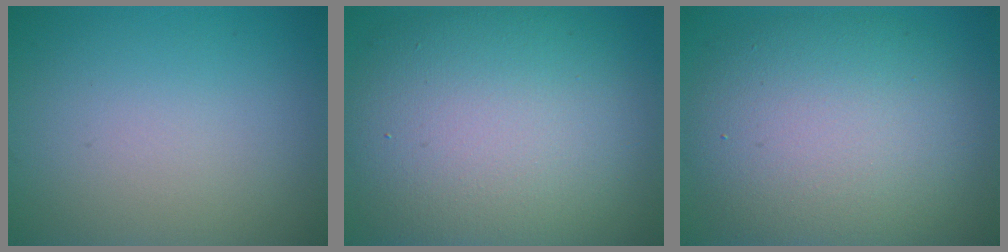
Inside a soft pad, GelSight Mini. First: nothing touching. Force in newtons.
{"total": 13.4, "press": 13.3, "slide": 0.8}
{"total": 10.1, "press": 10.1, "slide": 0.3}